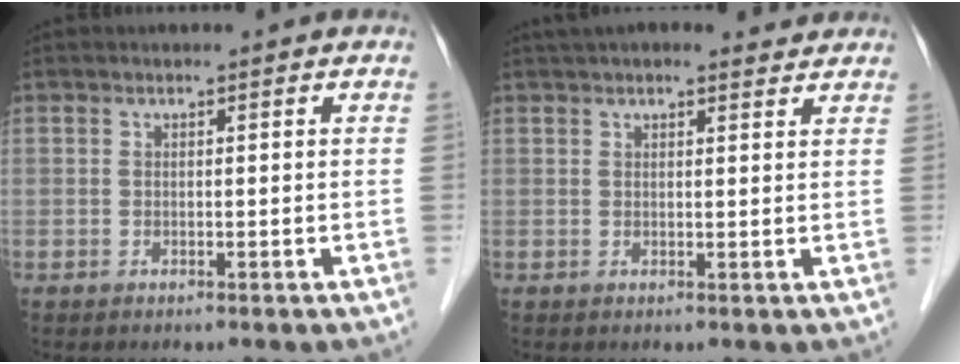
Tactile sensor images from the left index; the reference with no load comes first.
{"total": 7.6, "force": [6.6, 2.0, 3.2], "torque": [-0.045, 0.028, 0.087]}